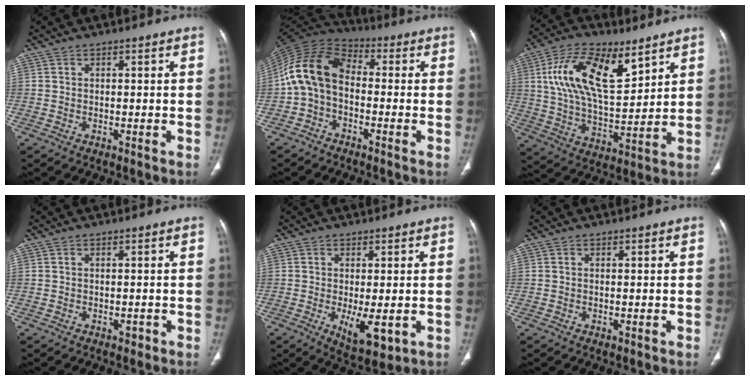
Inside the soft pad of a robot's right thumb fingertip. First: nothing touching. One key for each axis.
{"total": 12.0, "fx": -1.2, "fy": 8.0, "fz": 8.9, "tx": -0.168, "ty": 0.038, "tz": -0.039}
{"total": 18.8, "fx": 8.2, "fy": 8.7, "fz": 14.5, "tx": -0.244, "ty": -0.029, "tz": 0.152}
{"total": 0.6, "fx": -0.4, "fy": 0.4, "fz": 0.3, "tx": -0.002, "ty": 0.000, "tz": -0.003}
{"total": 7.1, "fx": -1.5, "fy": 2.7, "fz": 6.4, "tx": -0.099, "ty": -0.020, "tz": -0.011}
{"total": 0.0}